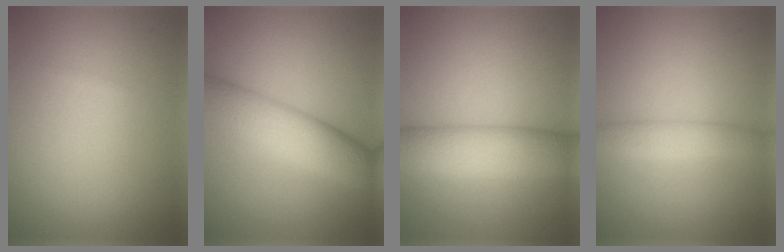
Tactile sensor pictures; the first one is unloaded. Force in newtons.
{"total": 7.6, "press": 7.6, "slide": 0.3}
{"total": 7.2, "press": 7.2, "slide": 0.3}
{"total": 2.8, "press": 2.8, "slide": 0.1}